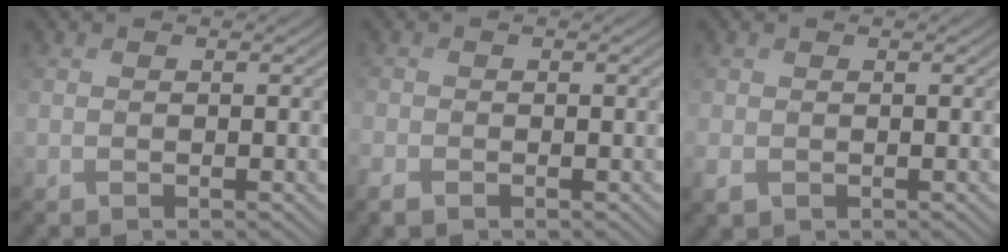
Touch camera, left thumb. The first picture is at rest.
{"total": 2.0, "force": [-1.4, 1.1, 1.0], "torque": [-0.029, -0.009, -0.035]}
{"total": 1.7, "force": [-0.6, 1.3, 0.9], "torque": [-0.033, -0.007, -0.011]}